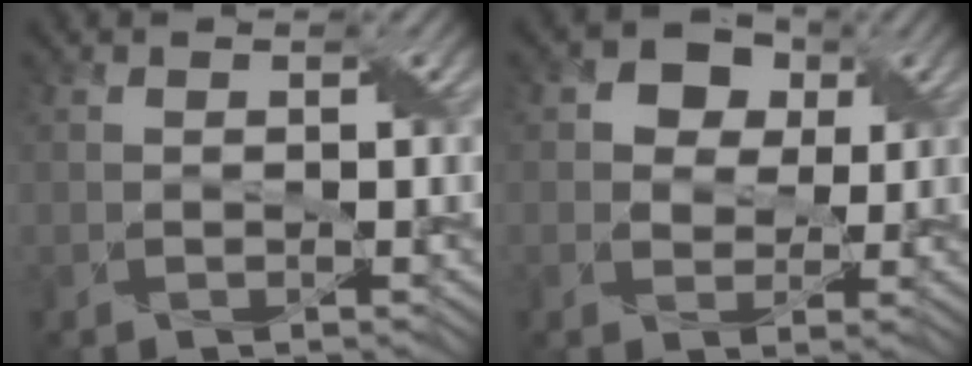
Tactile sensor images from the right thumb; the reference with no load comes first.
{"total": 5.7, "force": [2.2, 4.6, 2.5], "torque": [-0.062, 0.007, 0.024]}